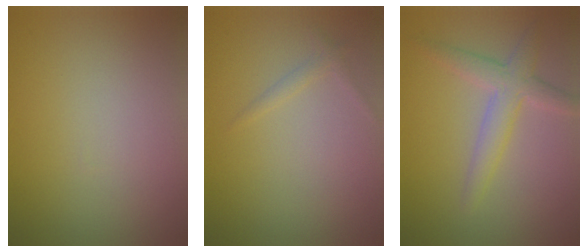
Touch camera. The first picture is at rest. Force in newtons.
{"total": 0.9, "press": 0.9, "slide": 0.0}
{"total": 3.2, "press": 3.2, "slide": 0.1}